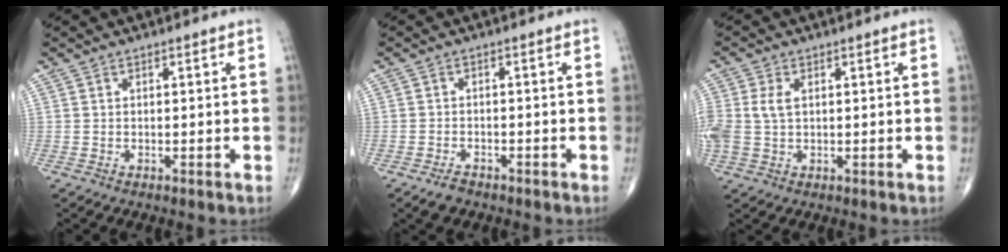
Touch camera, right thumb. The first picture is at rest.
{"total": 2.5, "force": [-1.9, 1.3, 1.0], "torque": [-0.017, 0.007, -0.029]}
{"total": 5.4, "force": [0.8, 3.4, 4.0], "torque": [-0.107, 0.010, 0.020]}